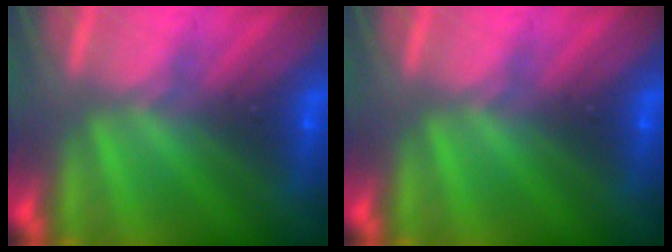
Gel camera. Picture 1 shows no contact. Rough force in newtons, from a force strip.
{"total": 0.0}